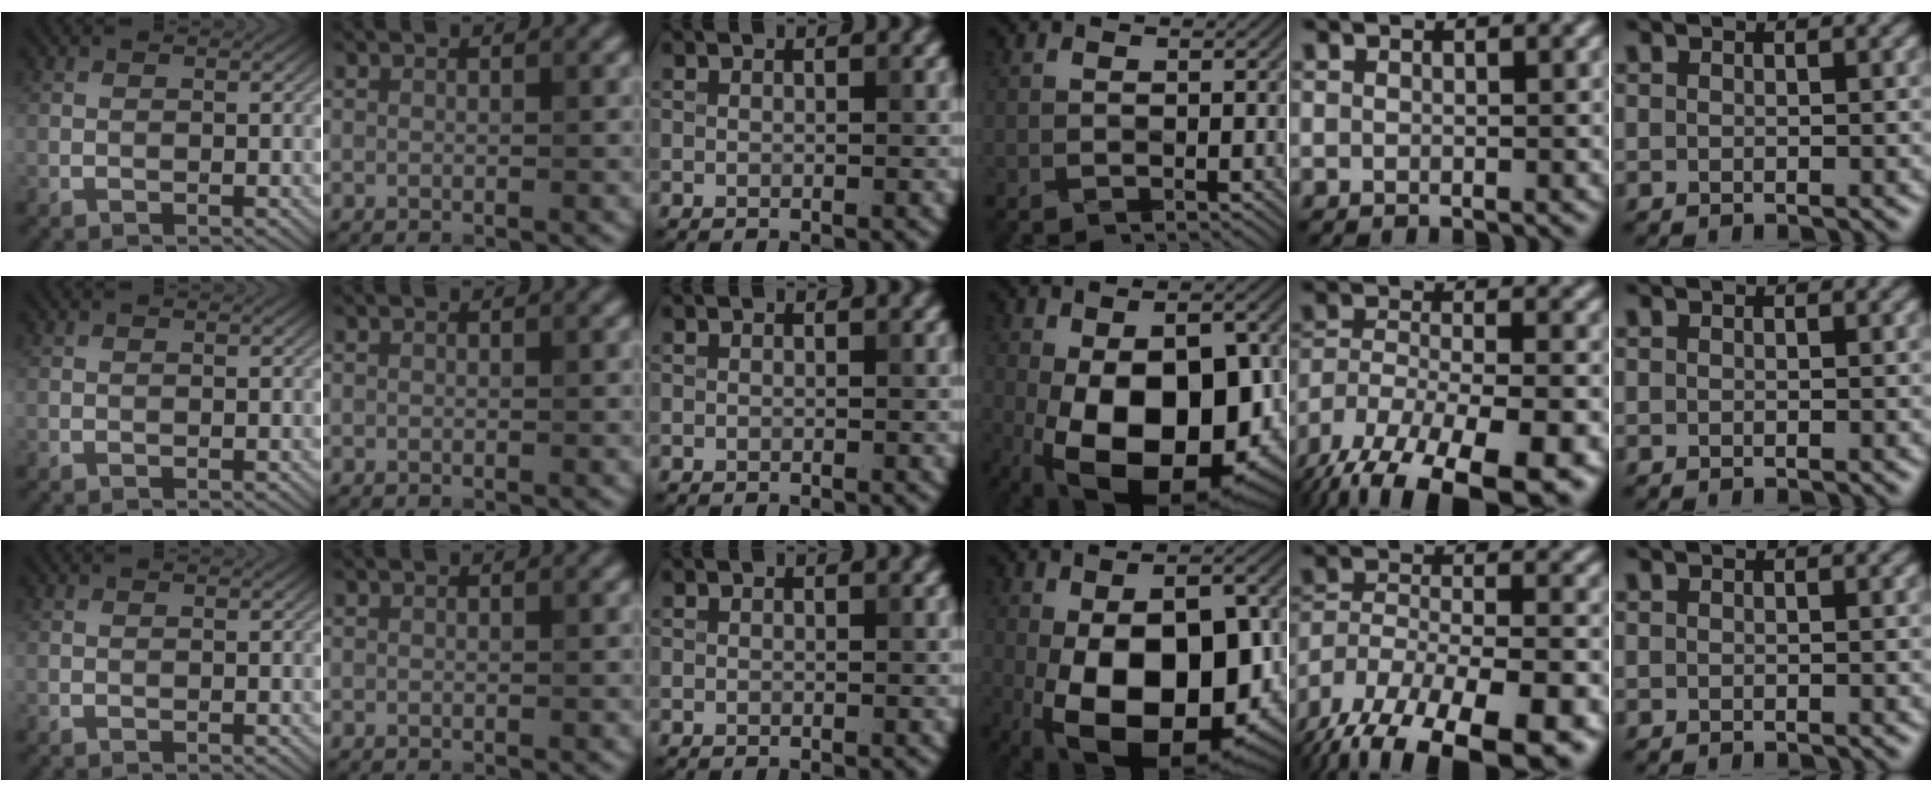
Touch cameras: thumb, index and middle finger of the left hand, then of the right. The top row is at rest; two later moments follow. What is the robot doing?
{"motion": "fold", "object": "hoodie"}